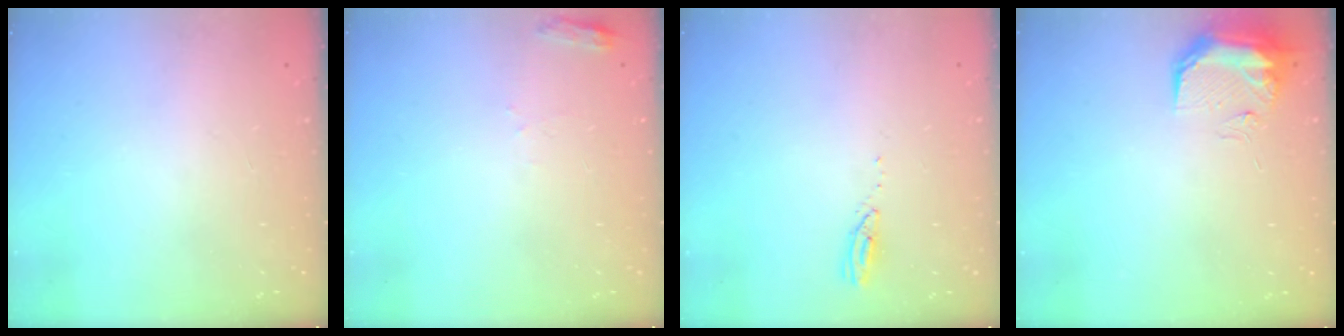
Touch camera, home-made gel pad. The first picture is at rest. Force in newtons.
{"total": 4.4, "press": 4.3, "slide": 0.5}
{"total": 2.8, "press": 2.8, "slide": 0.4}
{"total": 9.0, "press": 9.0, "slide": 0.9}